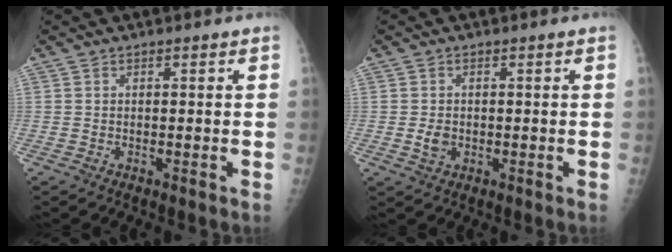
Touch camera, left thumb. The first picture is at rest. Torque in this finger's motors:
{"motor_torque": [-0.43, 0.40, 0.04, 0.00, 0.02]}